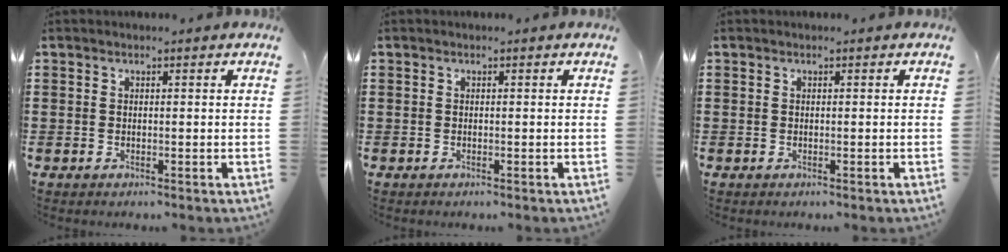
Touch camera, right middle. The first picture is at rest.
{"total": 0.0}
{"total": 0.0}